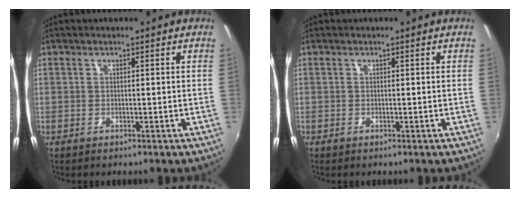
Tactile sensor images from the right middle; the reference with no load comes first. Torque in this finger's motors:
{"motor_torque": [0.35, -0.33, 0.06, 0.01]}